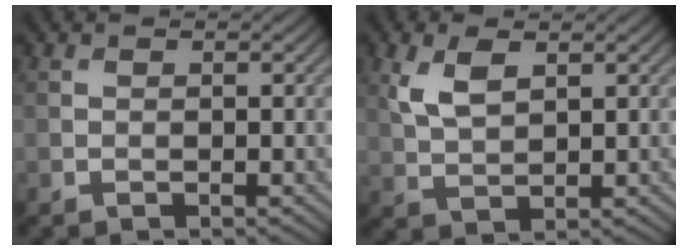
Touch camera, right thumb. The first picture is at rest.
{"total": 4.5, "force": [1.9, 2.2, 3.4], "torque": [-0.084, 0.001, 0.042]}